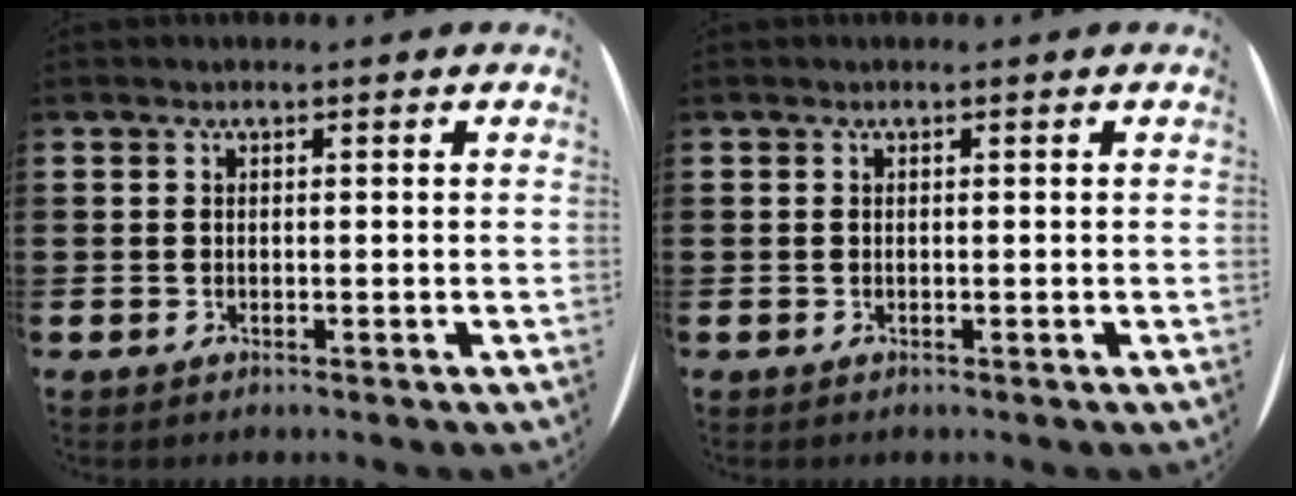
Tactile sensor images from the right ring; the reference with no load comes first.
{"total": 0.0}